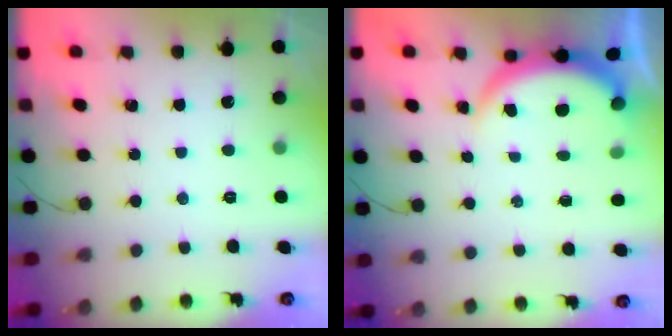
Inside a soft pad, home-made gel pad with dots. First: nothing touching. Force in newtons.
{"total": 3.7, "press": 3.7, "slide": 0.1}